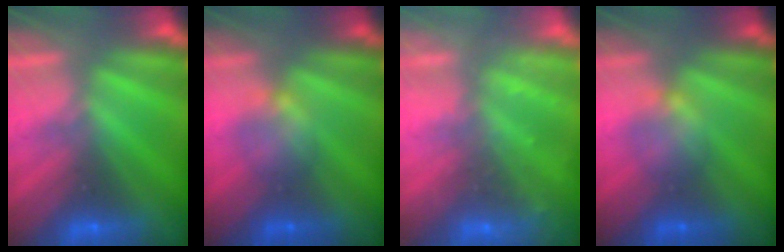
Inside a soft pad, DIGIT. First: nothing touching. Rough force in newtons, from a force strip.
{"total": 2.2}
{"total": 2.2}
{"total": 2.2}